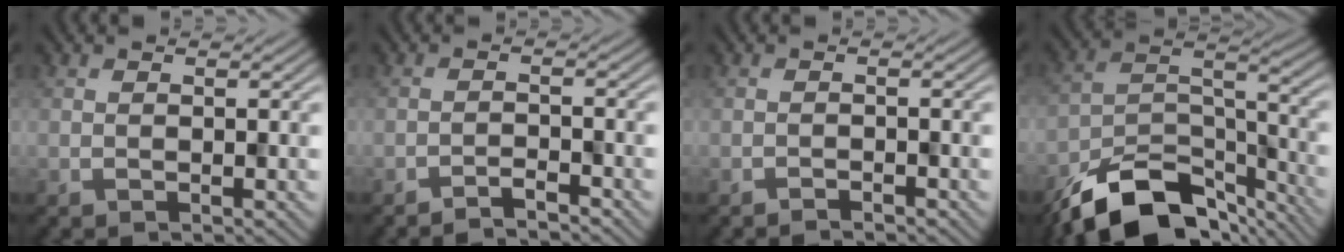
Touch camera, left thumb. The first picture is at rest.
{"total": 2.2, "force": [-2.1, 0.1, 0.8], "torque": [-0.011, 0.004, -0.042]}
{"total": 1.0, "force": [-0.9, 0.0, 0.3], "torque": [-0.003, 0.001, -0.020]}
{"total": 14.4, "force": [-11.1, 6.1, 6.9], "torque": [-0.141, -0.008, -0.189]}